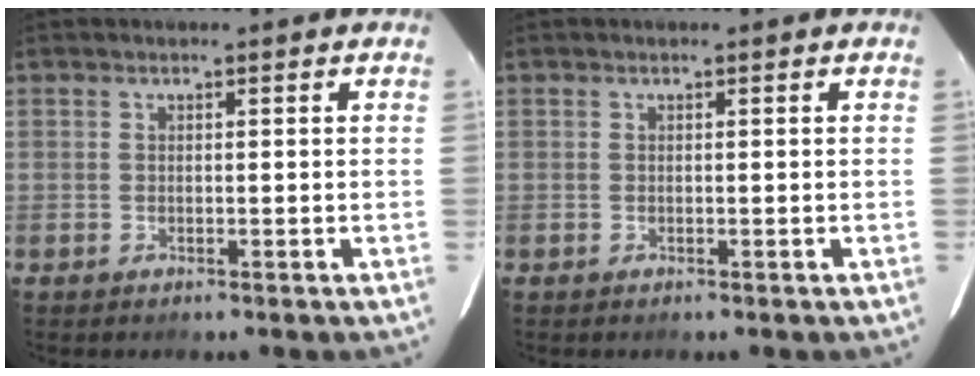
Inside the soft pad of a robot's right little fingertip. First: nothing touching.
{"total": 0.0}